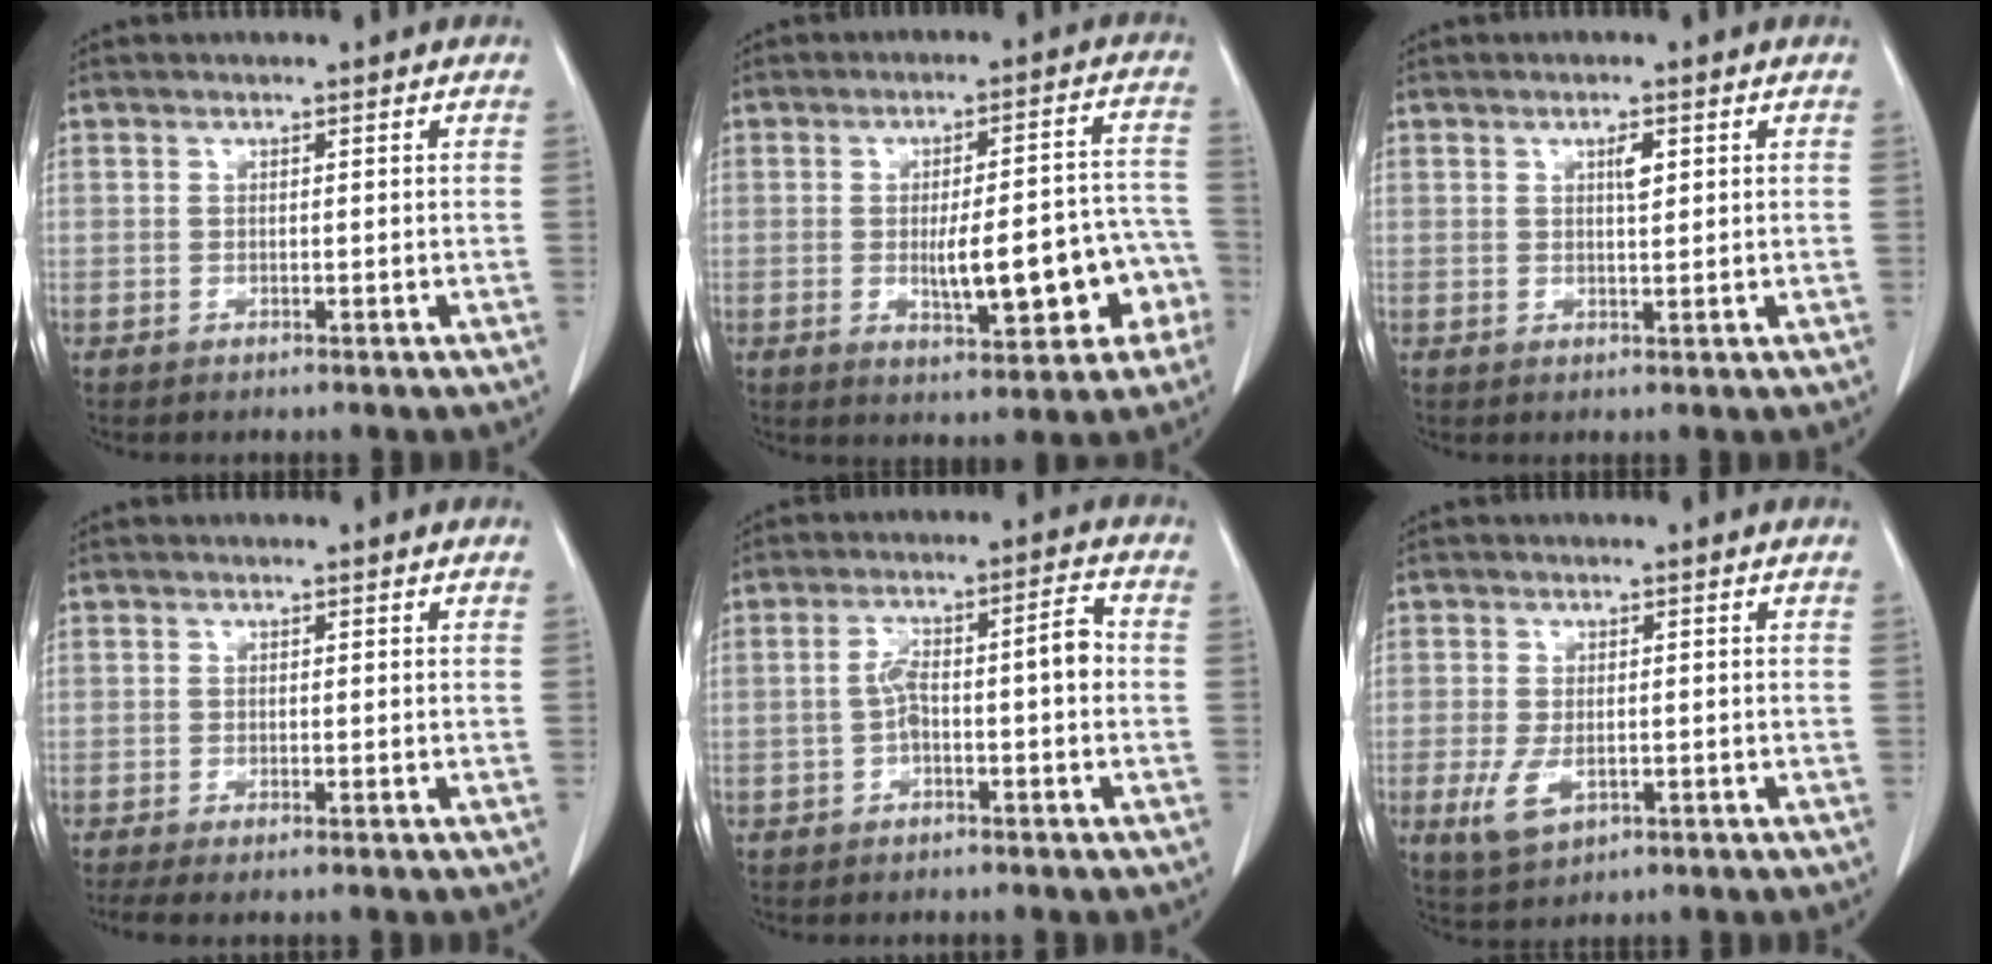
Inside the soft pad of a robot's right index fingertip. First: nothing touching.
{"total": 12.4, "force": [-3.3, 3.5, 11.4], "torque": [-0.147, 0.030, -0.032]}
{"total": 2.0, "force": [0.8, 0.6, 1.8], "torque": [-0.031, -0.001, 0.013]}
{"total": 2.3, "force": [-1.7, 0.3, 1.5], "torque": [-0.024, -0.006, -0.030]}
{"total": 6.7, "force": [-0.9, 1.6, 6.4], "torque": [-0.110, 0.035, -0.012]}
{"total": 4.6, "force": [-1.4, 2.5, 3.6], "torque": [-0.077, -0.009, -0.018]}